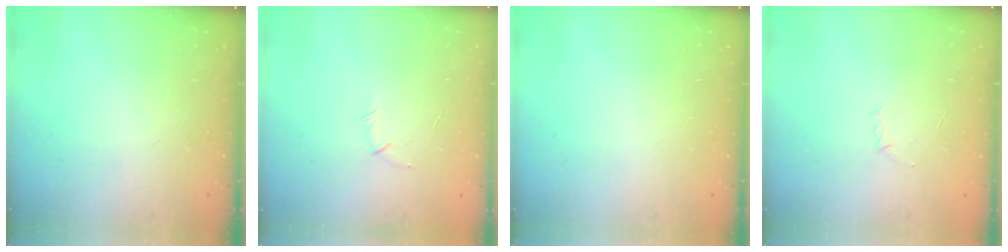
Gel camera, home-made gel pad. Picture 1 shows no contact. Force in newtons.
{"total": 4.1, "press": 4.0, "slide": 1.0}
{"total": 0.0}
{"total": 2.9, "press": 2.8, "slide": 0.7}